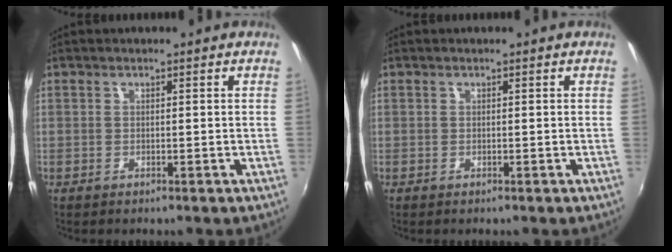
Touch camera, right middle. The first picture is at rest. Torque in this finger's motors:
{"motor_torque": [0.00, 0.00, -0.05, 0.00]}